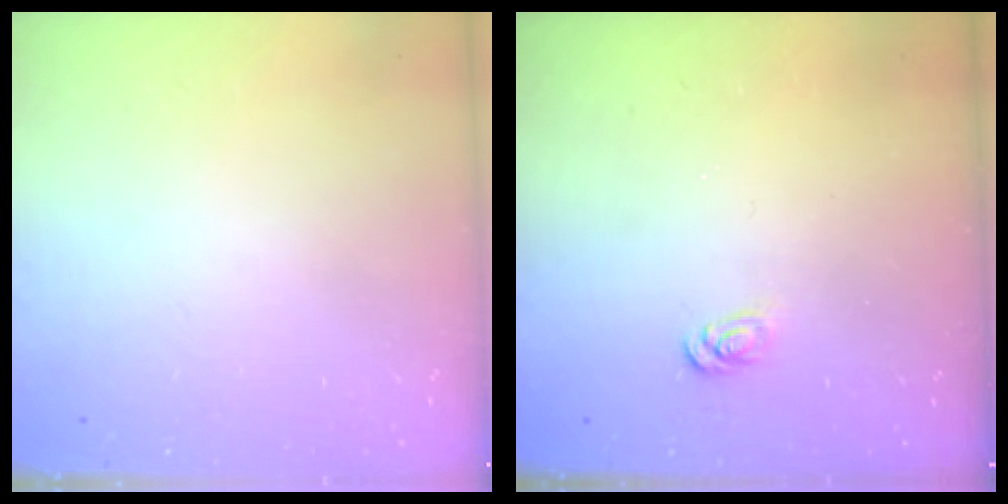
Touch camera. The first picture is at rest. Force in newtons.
{"total": 2.5, "press": 2.5, "slide": 0.3}